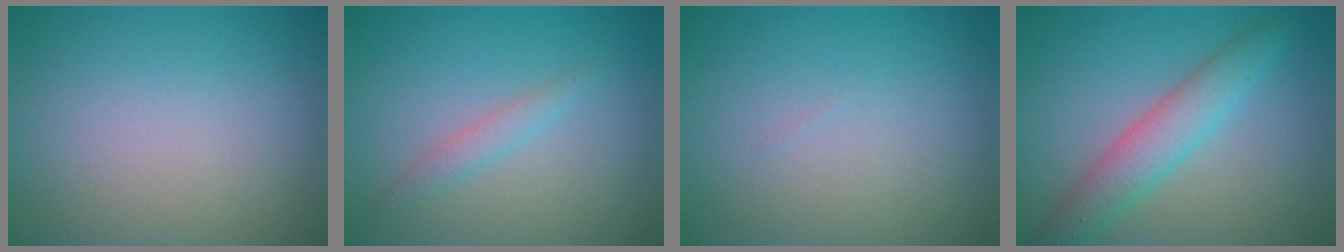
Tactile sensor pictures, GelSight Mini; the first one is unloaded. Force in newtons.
{"total": 1.4, "press": 1.4, "slide": 0.1}
{"total": 0.0}
{"total": 4.2, "press": 4.1, "slide": 0.2}